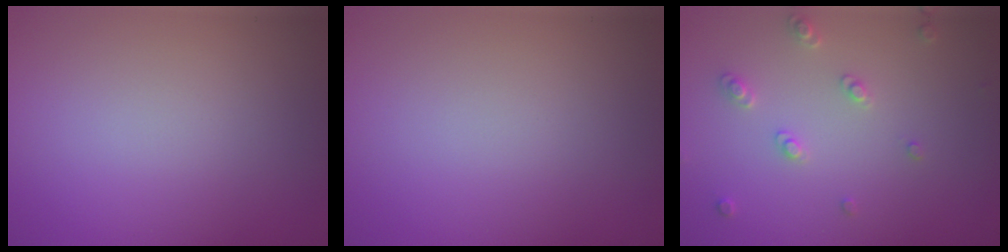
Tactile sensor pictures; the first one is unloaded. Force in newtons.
{"total": 0.0}
{"total": 1.9, "press": 1.8, "slide": 0.5}